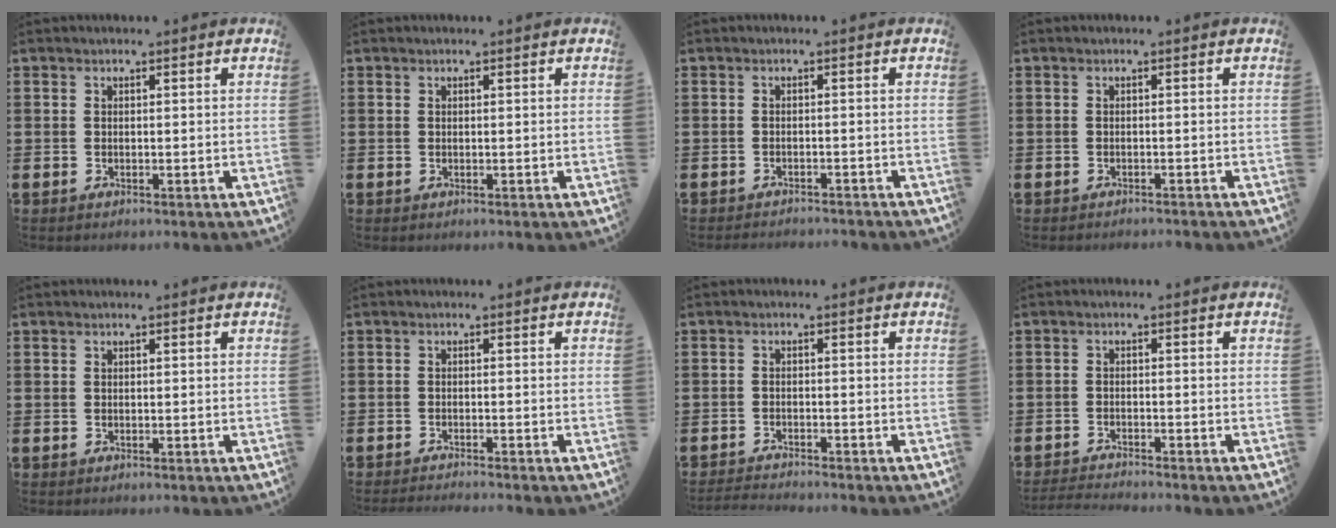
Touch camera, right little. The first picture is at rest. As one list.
[{"total": 0.0}, {"total": 1.1, "force": [-1.1, -0.1, 0.0], "torque": [-0.002, 0.001, -0.023]}, {"total": 0.6, "force": [-0.6, -0.1, -0.1], "torque": [0.002, -0.002, -0.012]}, {"total": 0.0}, {"total": 1.0, "force": [-0.9, -0.2, 0.1], "torque": [0.000, -0.002, -0.019]}, {"total": 1.5, "force": [-1.5, -0.1, 0.1], "torque": [-0.004, 0.003, -0.030]}, {"total": 1.7, "force": [-1.6, -0.2, 0.2], "torque": [-0.004, 0.002, -0.033]}]